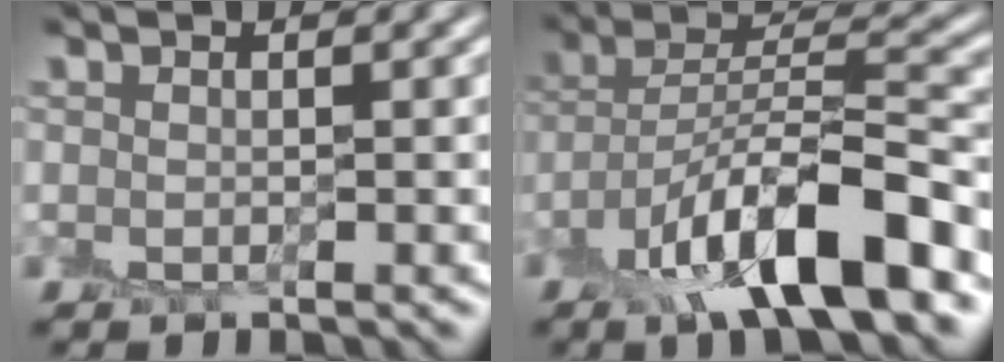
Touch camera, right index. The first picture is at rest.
{"total": 10.5, "force": [-6.2, 3.2, 7.7], "torque": [-0.130, 0.010, -0.115]}